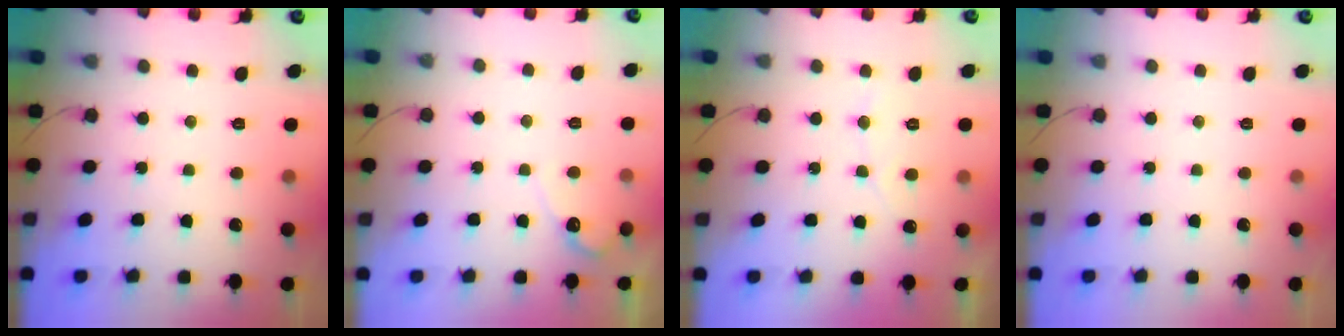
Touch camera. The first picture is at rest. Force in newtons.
{"total": 3.6, "press": 3.6, "slide": 0.3}
{"total": 4.3, "press": 4.3, "slide": 0.3}
{"total": 0.0}